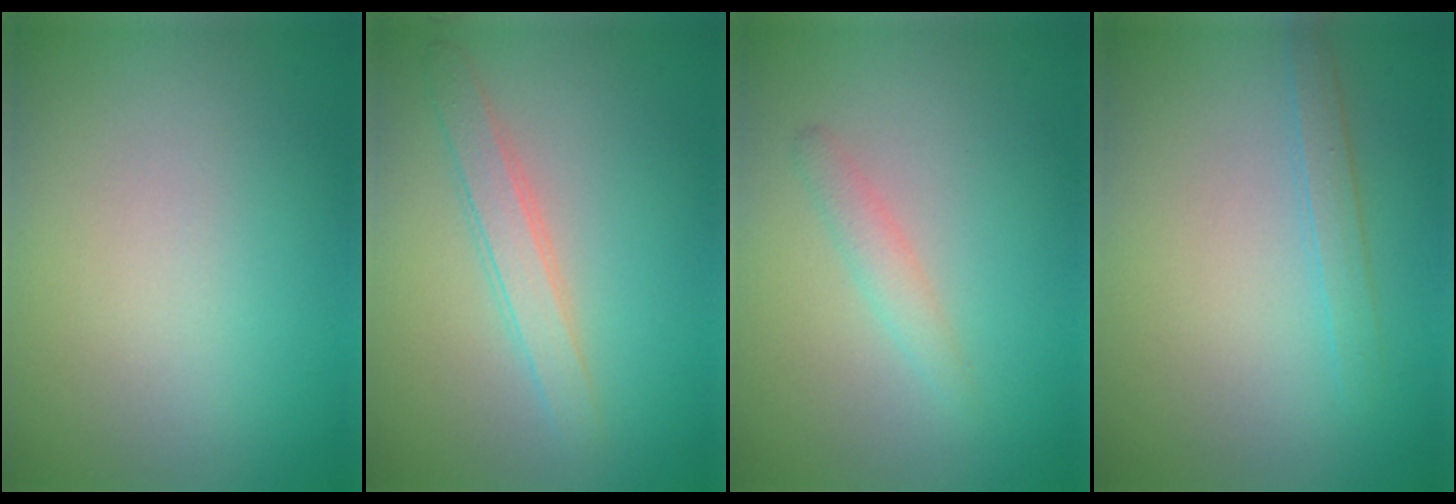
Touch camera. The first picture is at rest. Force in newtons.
{"total": 2.4, "press": 2.4, "slide": 0.2}
{"total": 1.4, "press": 1.4, "slide": 0.1}
{"total": 1.3, "press": 1.3, "slide": 0.1}